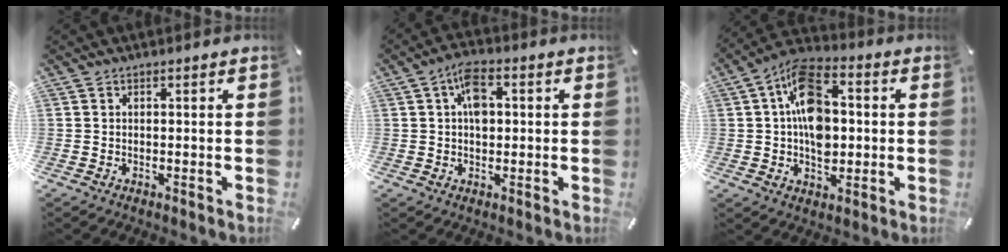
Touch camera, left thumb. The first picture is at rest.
{"total": 6.5, "force": [1.1, 4.0, 4.9], "torque": [-0.074, 0.003, 0.016]}
{"total": 14.2, "force": [0.7, 9.6, 10.4], "torque": [-0.191, 0.012, 0.014]}